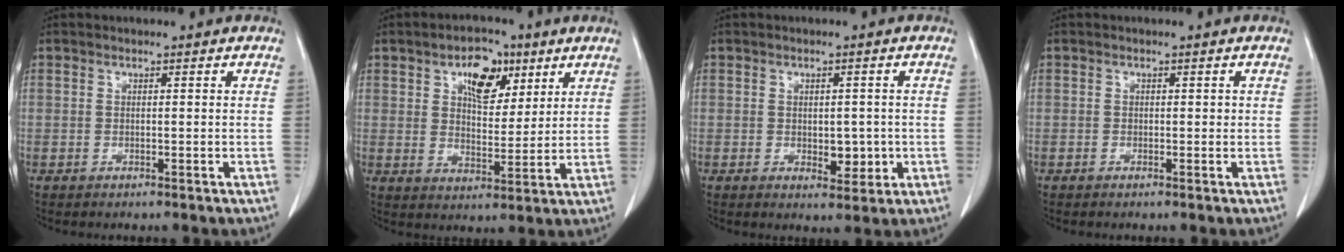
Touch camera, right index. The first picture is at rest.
{"total": 8.7, "force": [4.4, 4.7, 5.8], "torque": [-0.091, 0.015, 0.074]}
{"total": 3.8, "force": [-0.7, 2.2, 3.1], "torque": [-0.034, -0.002, -0.001]}
{"total": 0.6, "force": [-0.1, 0.5, 0.4], "torque": [-0.001, 0.002, -0.005]}